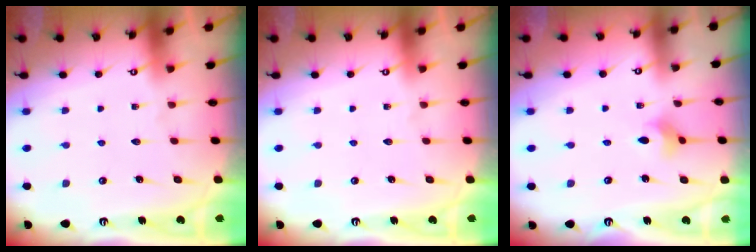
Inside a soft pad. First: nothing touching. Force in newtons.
{"total": 0.0}
{"total": 2.9, "press": 2.9, "slide": 0.7}